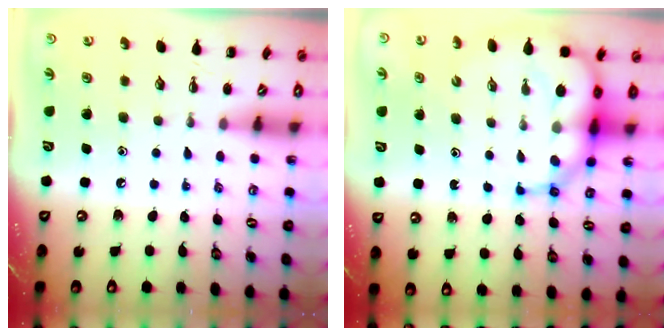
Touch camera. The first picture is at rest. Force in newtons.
{"total": 12.1, "press": 11.7, "slide": 3.3}